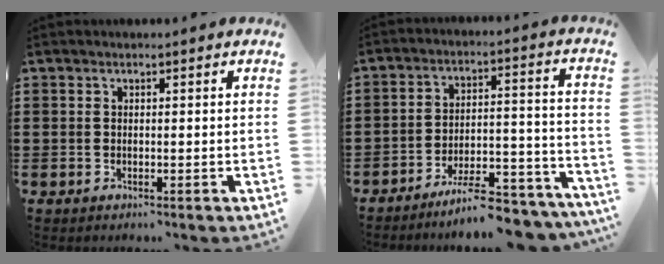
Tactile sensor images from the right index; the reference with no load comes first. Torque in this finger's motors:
{"motor_torque": [1.58, -0.56, 0.63, 0.12]}